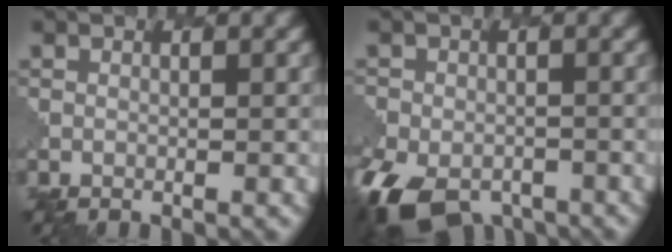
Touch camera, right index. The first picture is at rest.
{"total": 8.2, "force": [-5.4, 4.8, 3.9], "torque": [-0.070, -0.032, -0.089]}